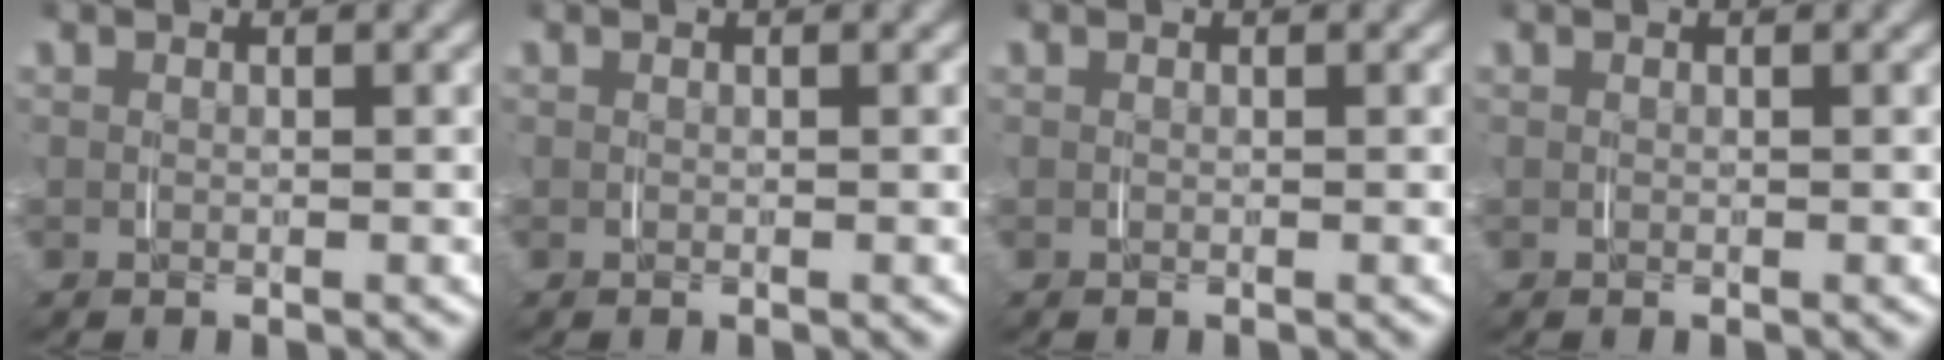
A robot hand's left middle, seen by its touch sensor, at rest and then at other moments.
{"total": 0.0}
{"total": 0.0}
{"total": 0.0}